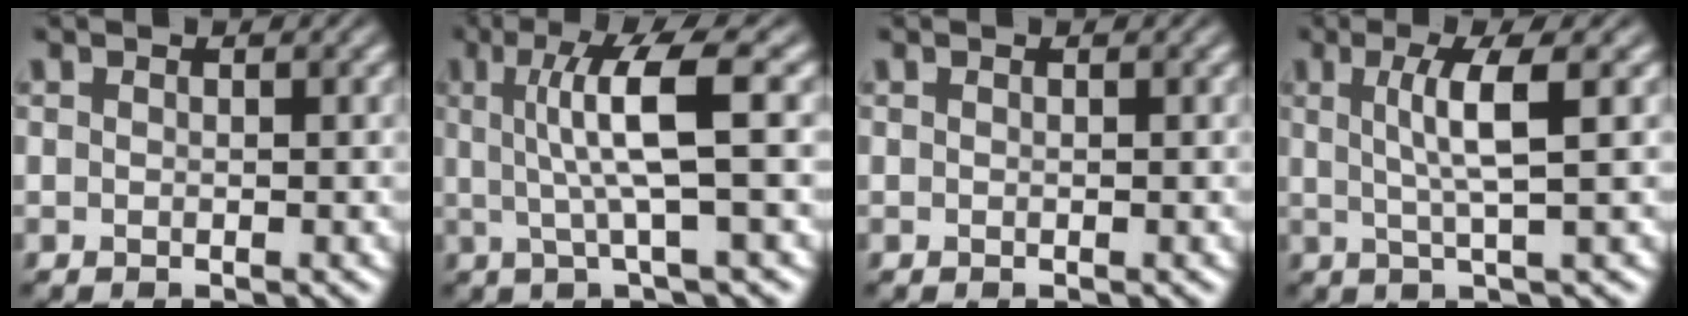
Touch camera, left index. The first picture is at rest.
{"total": 6.0, "force": [0.8, 0.9, 5.9], "torque": [-0.113, 0.006, 0.017]}
{"total": 0.0}
{"total": 4.3, "force": [0.9, 0.7, 4.1], "torque": [-0.072, 0.001, 0.016]}